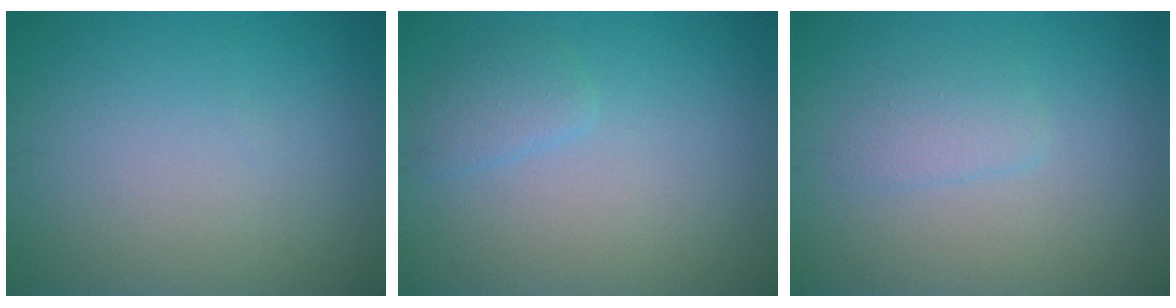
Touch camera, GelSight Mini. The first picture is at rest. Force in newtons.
{"total": 1.4, "press": 1.4, "slide": 0.2}
{"total": 1.6, "press": 1.6, "slide": 0.1}